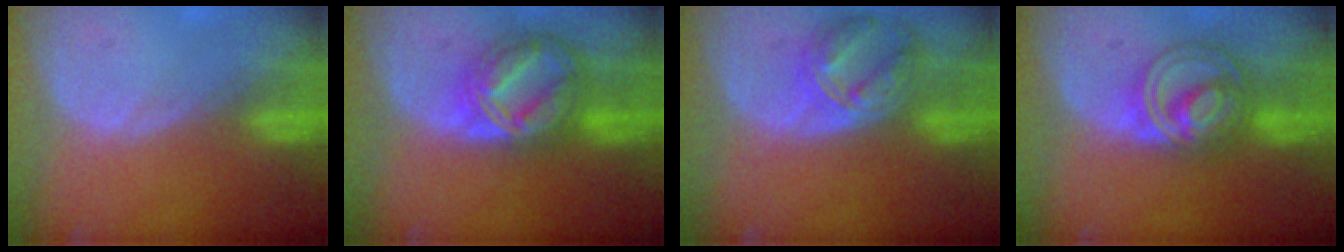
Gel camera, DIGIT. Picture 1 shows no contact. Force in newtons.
{"total": 8.8, "press": 8.8, "slide": 0.6}
{"total": 8.3, "press": 7.2, "slide": 4.0}
{"total": 7.4, "press": 7.3, "slide": 0.4}